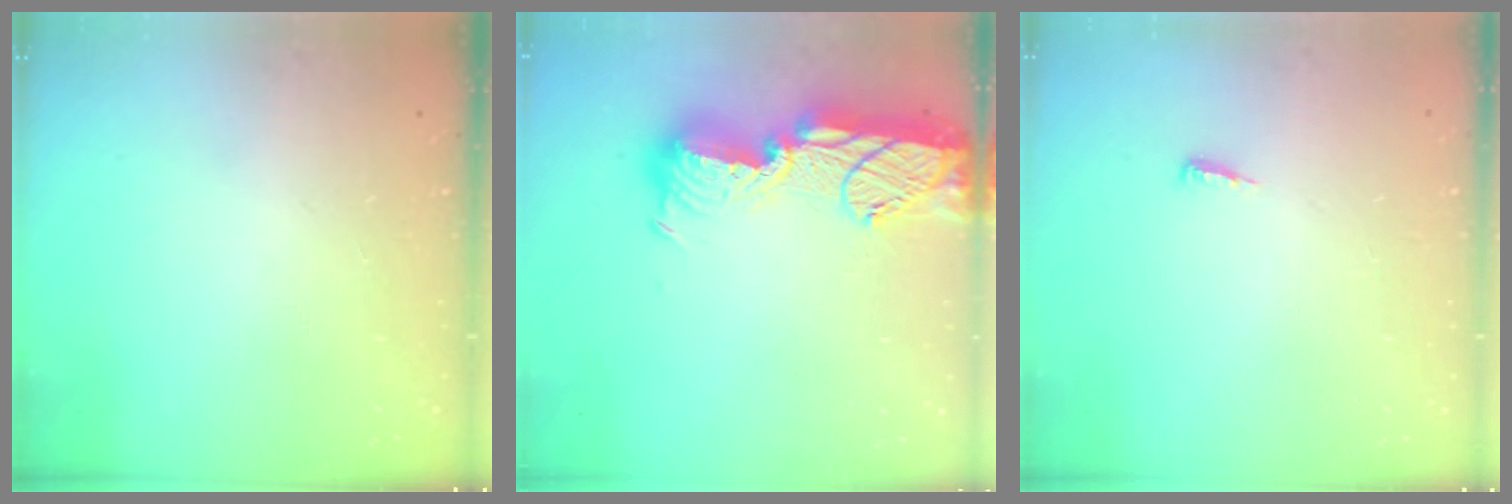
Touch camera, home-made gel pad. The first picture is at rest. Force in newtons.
{"total": 19.3, "press": 19.2, "slide": 1.1}
{"total": 4.9, "press": 4.9, "slide": 0.5}